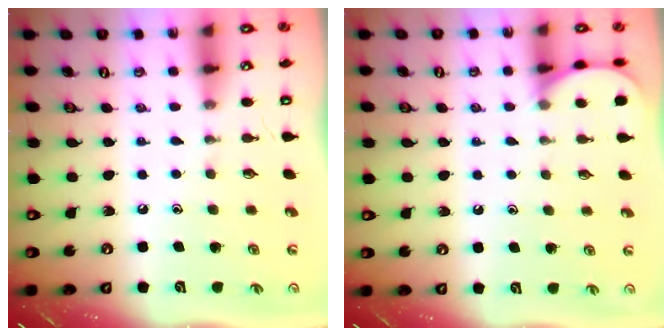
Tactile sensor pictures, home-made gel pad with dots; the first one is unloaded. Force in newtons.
{"total": 4.7, "press": 4.7, "slide": 0.5}